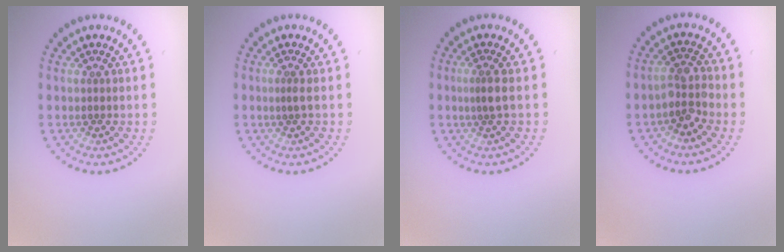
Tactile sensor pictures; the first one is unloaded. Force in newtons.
{"total": 0.6, "press": 0.4, "slide": 0.5}
{"total": 1.2, "press": 0.8, "slide": 0.9}
{"total": 2.6, "press": 2.2, "slide": 1.3}